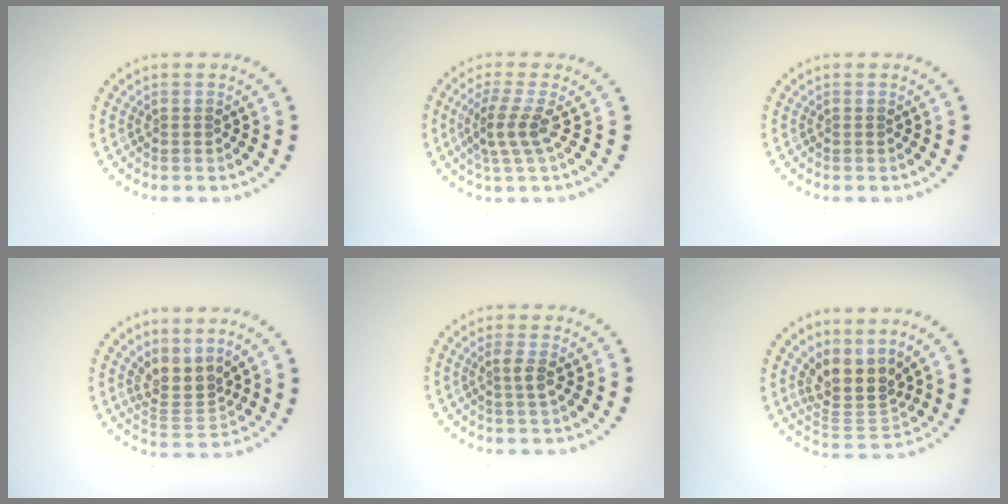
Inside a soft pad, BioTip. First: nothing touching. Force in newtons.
{"total": 2.7, "press": 1.9, "slide": 1.9}
{"total": 0.0}
{"total": 3.0, "press": 2.1, "slide": 2.1}
{"total": 1.4, "press": 1.1, "slide": 0.9}
{"total": 4.2, "press": 3.1, "slide": 2.8}